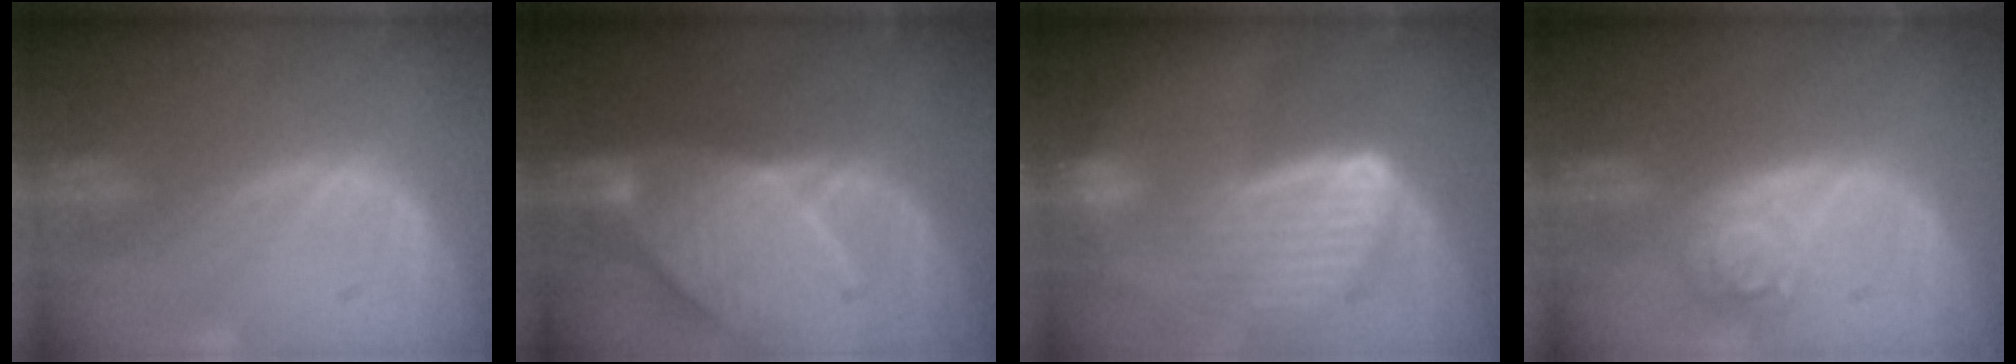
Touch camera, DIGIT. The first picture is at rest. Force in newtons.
{"total": 9.9, "press": 8.9, "slide": 4.5}
{"total": 9.2, "press": 8.1, "slide": 4.5}
{"total": 5.3, "press": 4.7, "slide": 2.3}